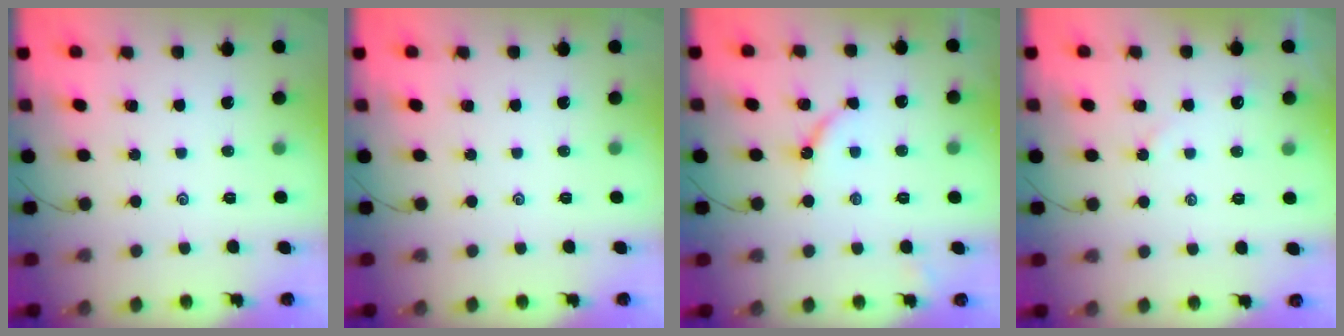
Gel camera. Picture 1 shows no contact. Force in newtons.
{"total": 0.0}
{"total": 5.6, "press": 5.6, "slide": 0.4}
{"total": 2.6, "press": 2.5, "slide": 0.3}